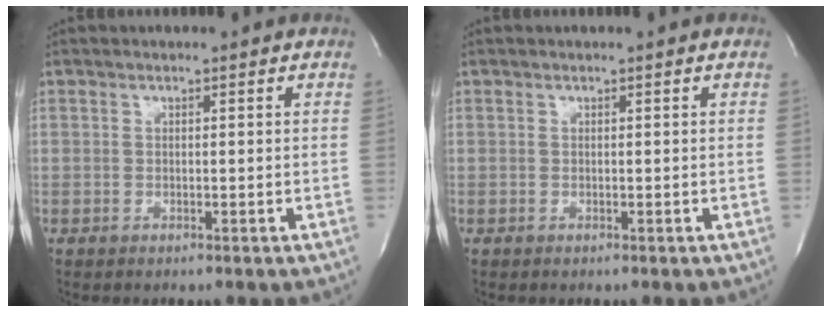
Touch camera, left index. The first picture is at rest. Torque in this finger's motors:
{"motor_torque": [0.00, 0.00, 0.00, 0.01]}